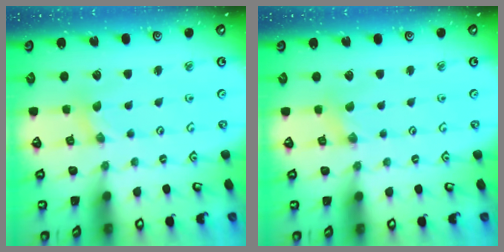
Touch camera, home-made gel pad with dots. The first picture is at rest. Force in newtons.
{"total": 0.9, "press": 0.9, "slide": 0.2}